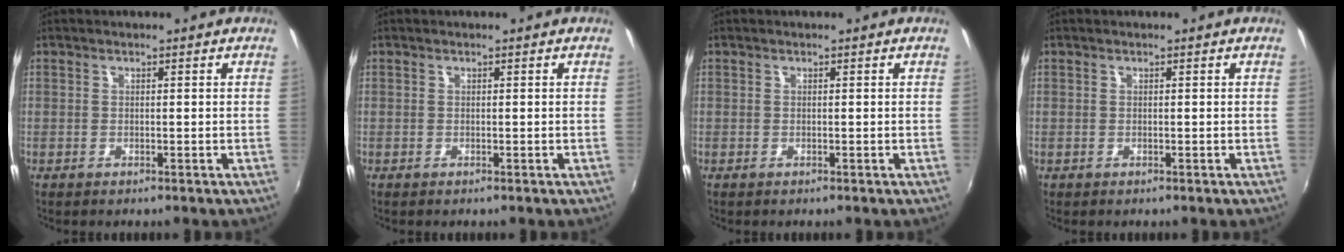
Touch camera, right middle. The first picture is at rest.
{"total": 0.0}
{"total": 0.0}
{"total": 0.0}